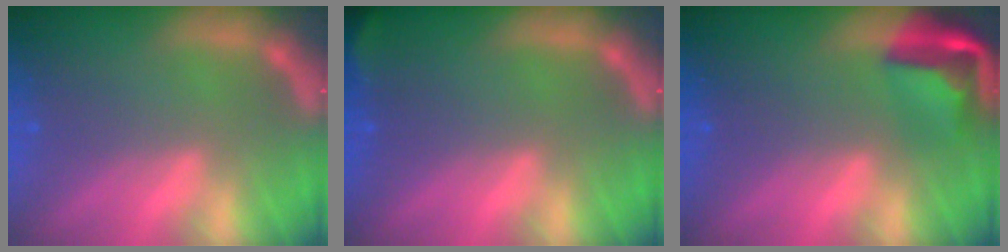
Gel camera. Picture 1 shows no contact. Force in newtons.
{"total": 2.4}
{"total": 5.9}